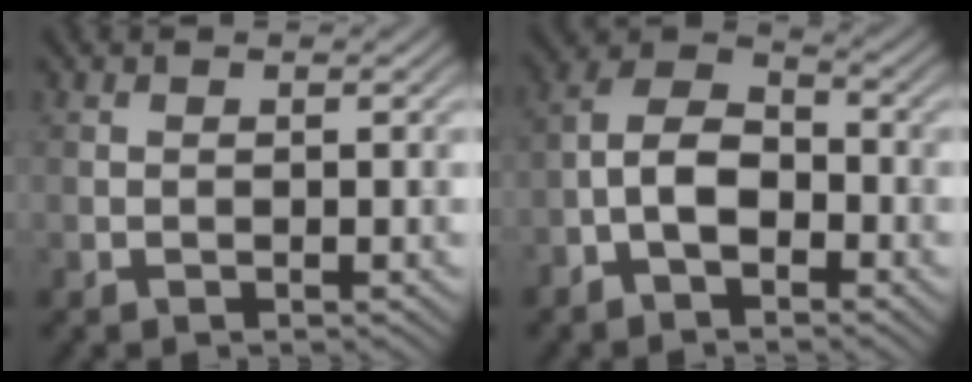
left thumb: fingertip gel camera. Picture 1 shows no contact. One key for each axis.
{"total": 6.0, "fx": -2.8, "fy": 3.3, "fz": 4.2, "tx": -0.082, "ty": 0.014, "tz": -0.066}